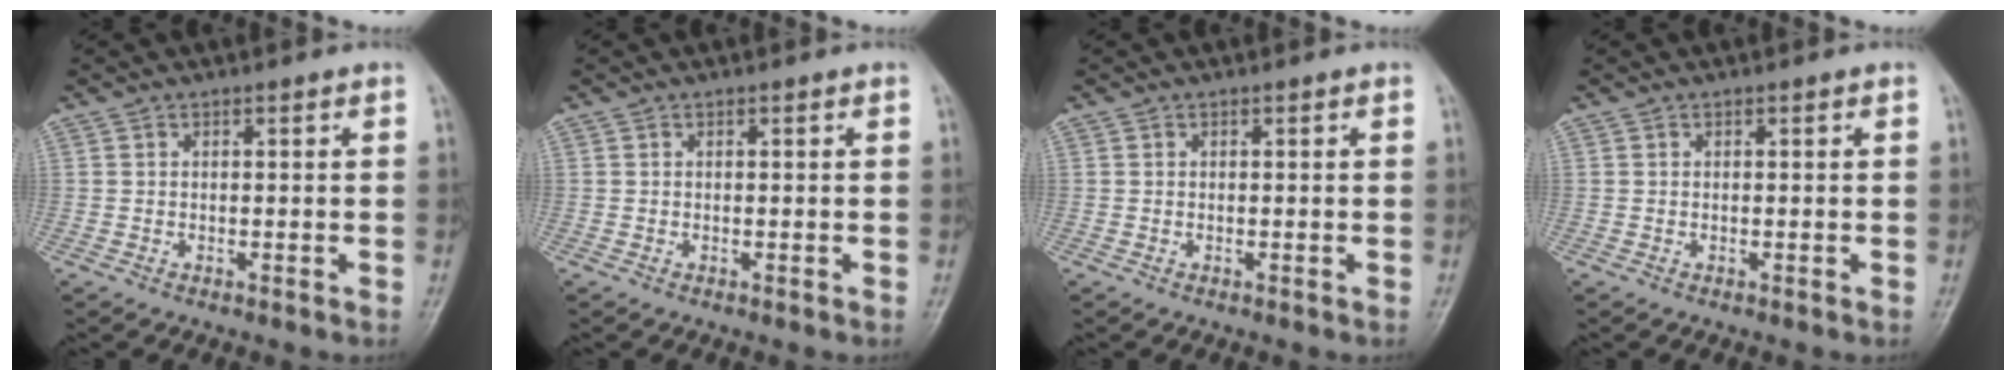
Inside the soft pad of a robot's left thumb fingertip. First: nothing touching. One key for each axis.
{"total": 0.0}
{"total": 0.0}
{"total": 0.0}